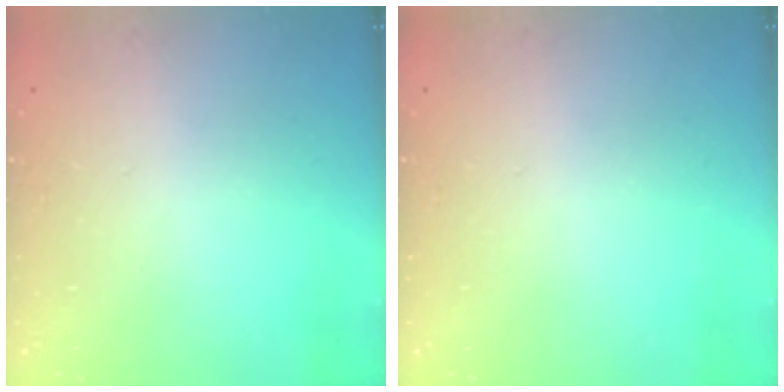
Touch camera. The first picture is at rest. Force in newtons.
{"total": 0.0}